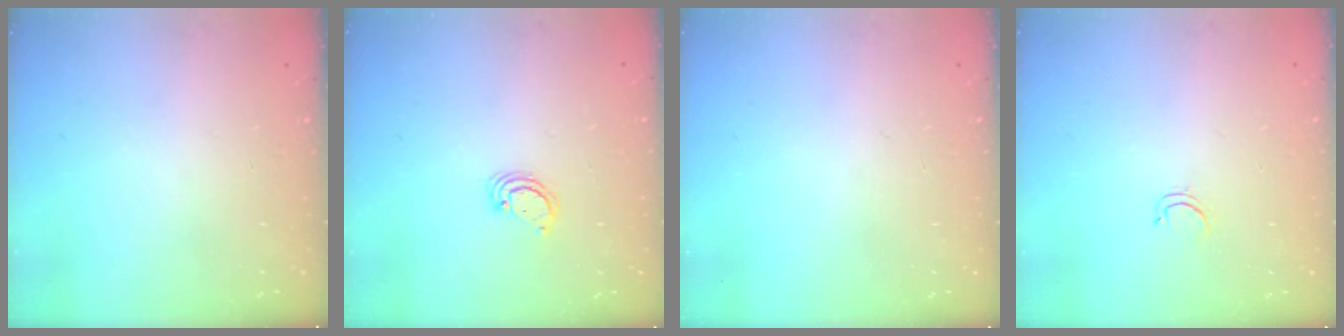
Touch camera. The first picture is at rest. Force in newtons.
{"total": 2.3, "press": 2.3, "slide": 0.1}
{"total": 0.0}
{"total": 2.6, "press": 2.5, "slide": 0.4}